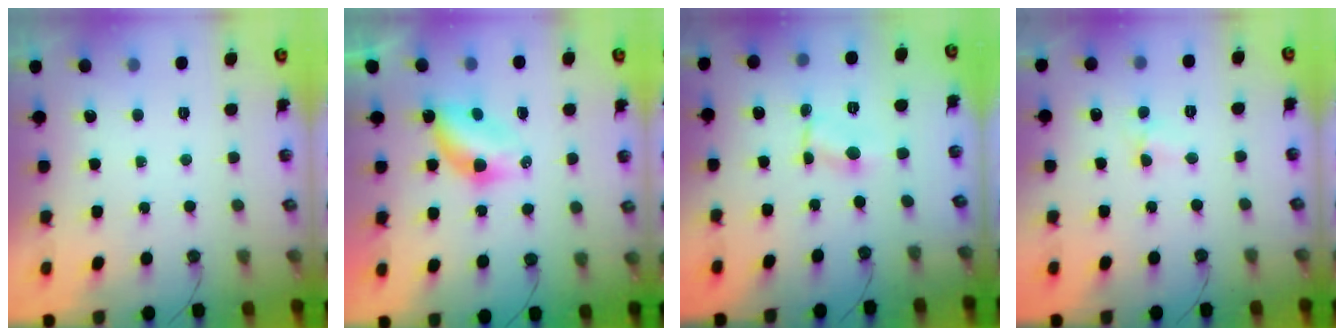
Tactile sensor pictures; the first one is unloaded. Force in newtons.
{"total": 5.5, "press": 5.5, "slide": 0.4}
{"total": 0.7, "press": 0.6, "slide": 0.1}
{"total": 2.6, "press": 2.5, "slide": 0.3}